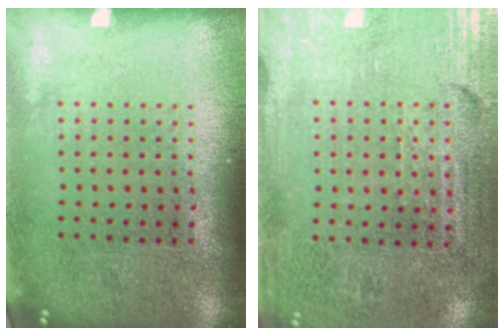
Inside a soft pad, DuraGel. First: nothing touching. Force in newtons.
{"total": 3.4, "press": 3.1, "slide": 1.4}